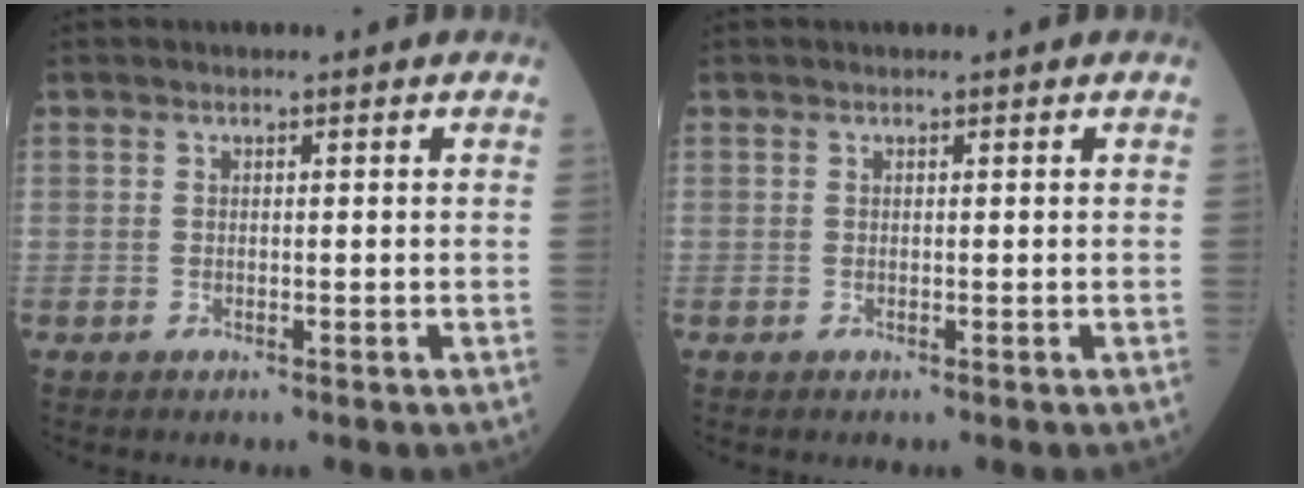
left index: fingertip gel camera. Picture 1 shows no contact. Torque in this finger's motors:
{"motor_torque": [0.00, 0.00, -0.01, 0.00]}